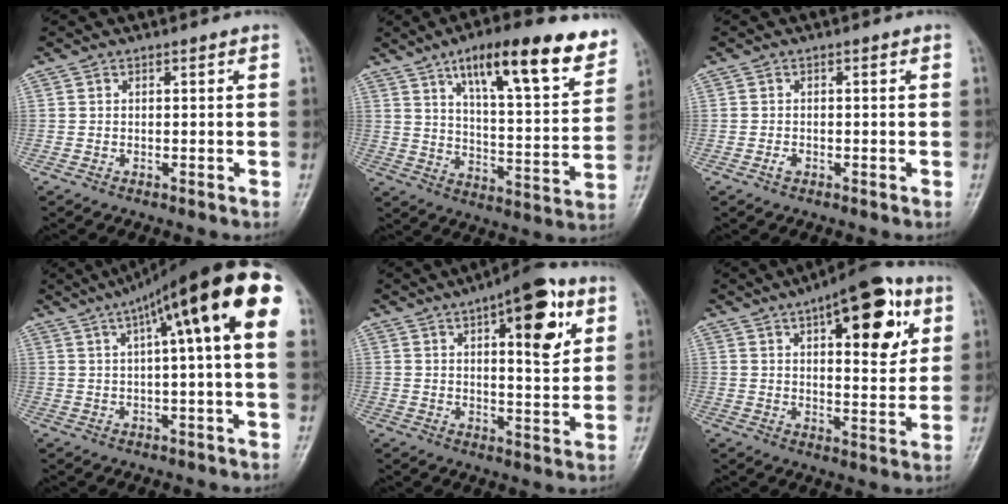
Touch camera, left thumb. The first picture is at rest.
{"total": 20.2, "force": [12.1, 5.8, 15.1], "torque": [-0.188, -0.046, 0.188]}
{"total": 1.3, "force": [-0.6, 0.8, 0.8], "torque": [-0.012, 0.002, -0.013]}
{"total": 16.8, "force": [5.6, 2.7, 15.6], "torque": [-0.244, 0.039, 0.078]}
{"total": 14.2, "force": [5.8, 5.2, 11.9], "torque": [-0.132, -0.015, 0.075]}
{"total": 17.2, "force": [7.1, 7.0, 14.0], "torque": [-0.151, -0.014, 0.095]}